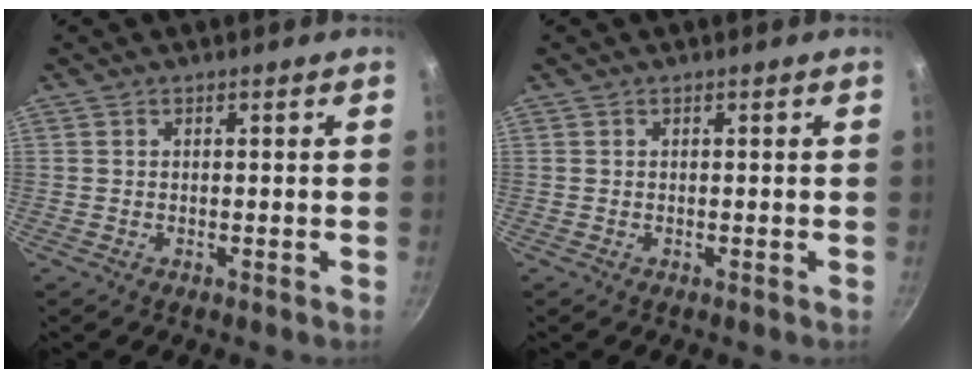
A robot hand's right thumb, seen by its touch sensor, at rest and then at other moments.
{"total": 0.0}